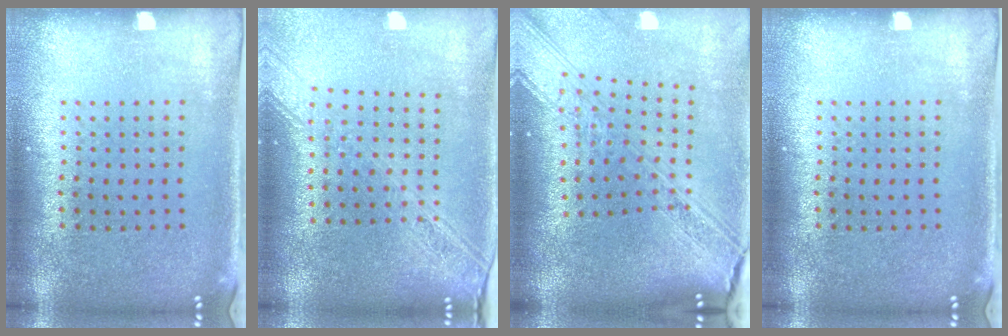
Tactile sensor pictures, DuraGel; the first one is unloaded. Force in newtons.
{"total": 2.2, "press": 1.9, "slide": 1.2}
{"total": 3.8, "press": 2.7, "slide": 2.7}
{"total": 0.0}